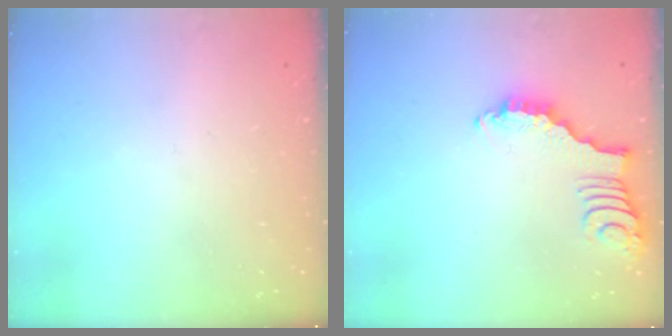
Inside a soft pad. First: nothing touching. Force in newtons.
{"total": 2.9, "press": 2.8, "slide": 0.4}